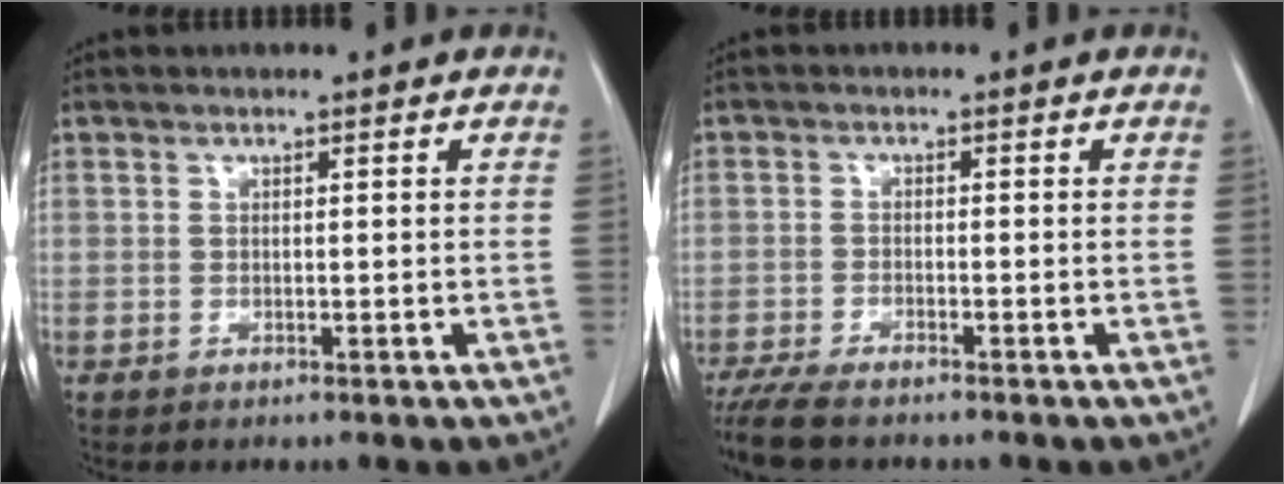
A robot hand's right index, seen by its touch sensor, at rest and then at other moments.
{"total": 5.9, "force": [-4.9, 1.0, 3.1], "torque": [-0.057, -0.015, -0.087]}